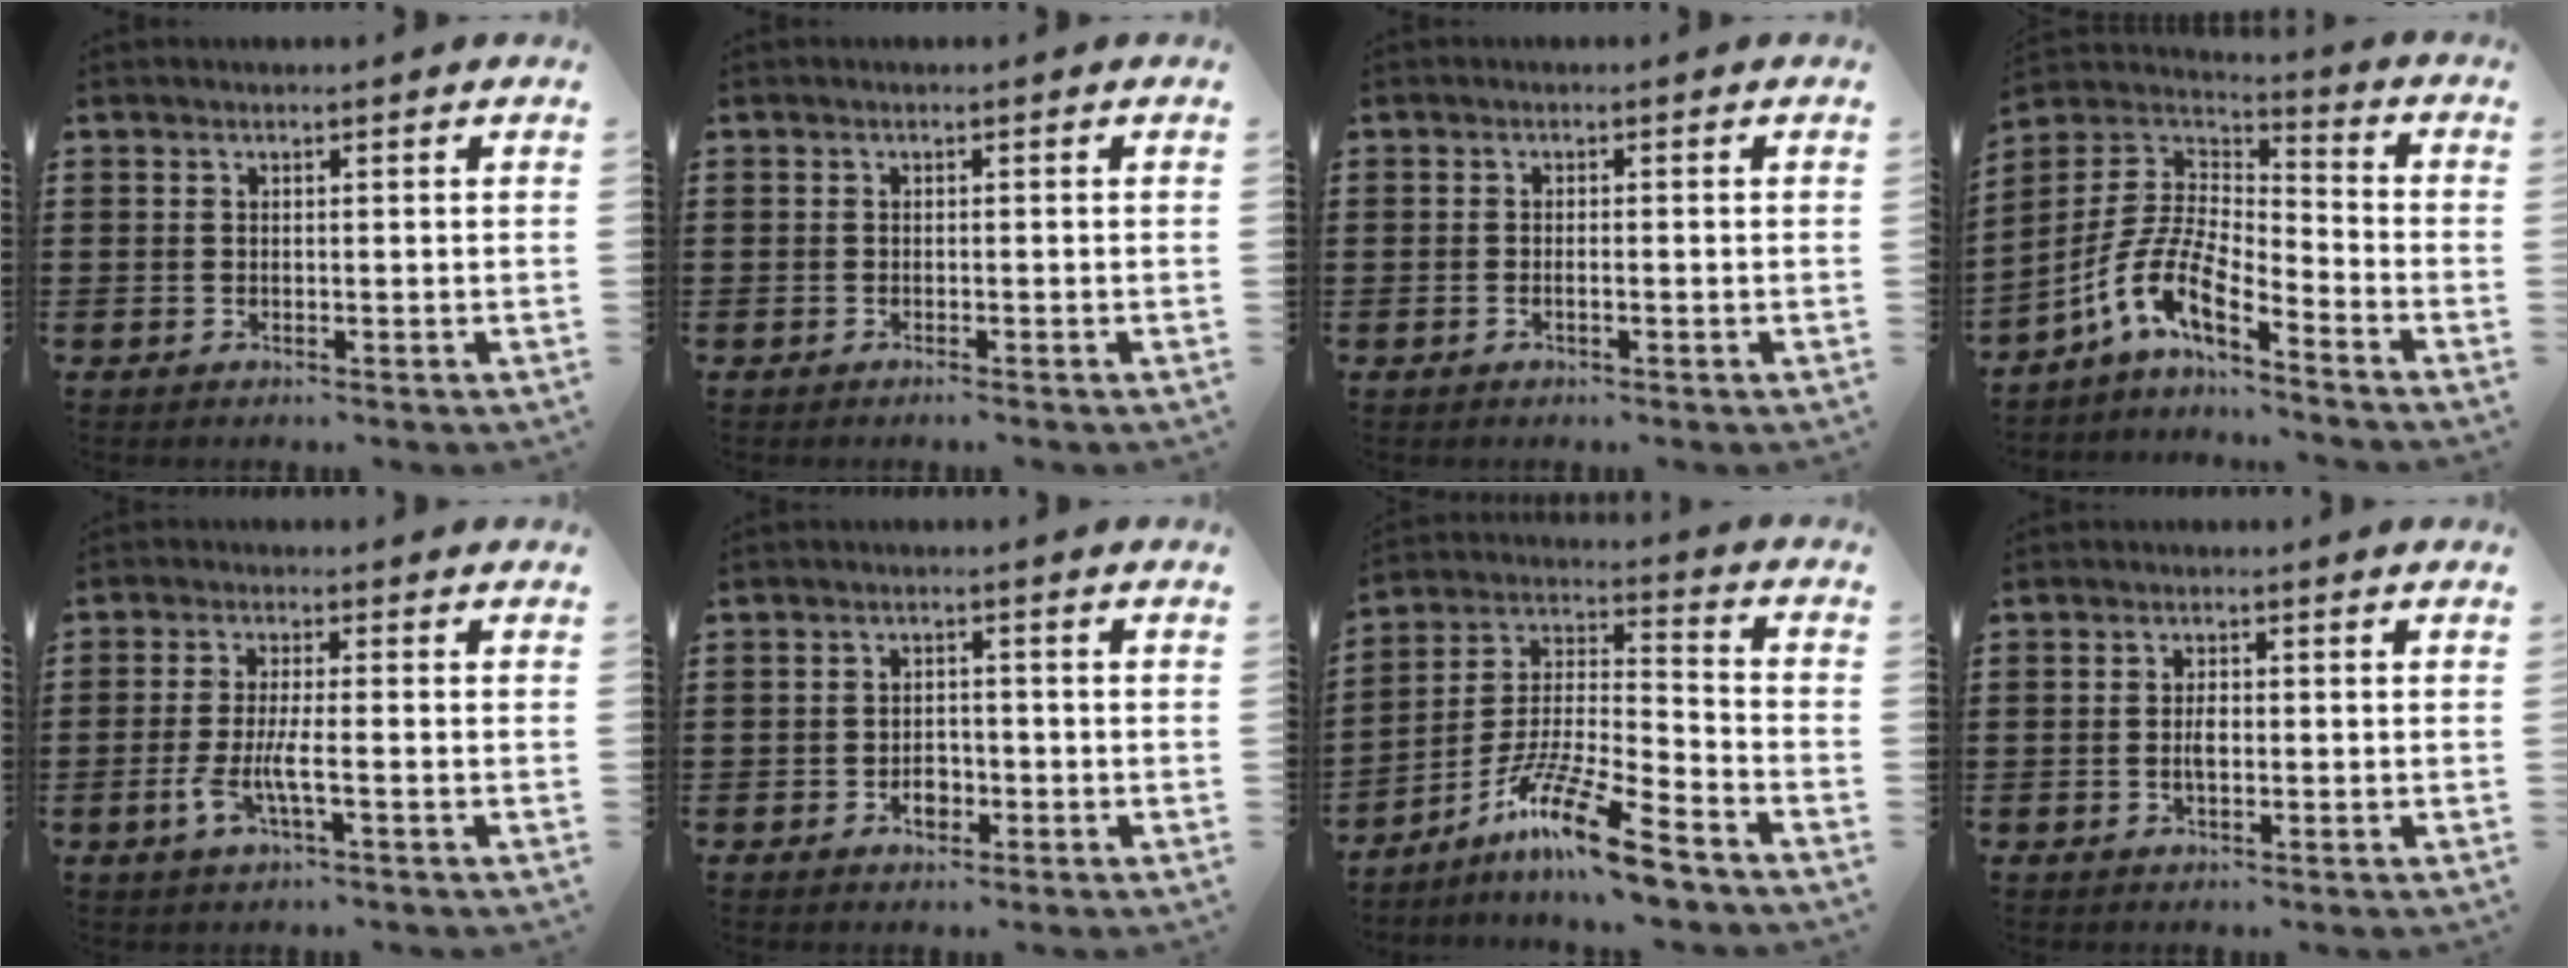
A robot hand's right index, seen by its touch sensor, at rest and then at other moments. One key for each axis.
{"total": 0.6, "fx": -0.5, "fy": 0.0, "fz": 0.2, "tx": -0.005, "ty": -0.002, "tz": -0.011}
{"total": 0.8, "fx": -0.4, "fy": 0.2, "fz": 0.6, "tx": -0.013, "ty": -0.005, "tz": -0.007}
{"total": 9.7, "fx": -6.1, "fy": 3.4, "fz": 6.8, "tx": -0.169, "ty": -0.014, "tz": -0.127}
{"total": 4.9, "fx": -1.8, "fy": 0.8, "fz": 4.5, "tx": -0.103, "ty": -0.012, "tz": -0.040}
{"total": 2.7, "fx": -1.1, "fy": 1.6, "fz": 1.8, "tx": -0.028, "ty": -0.006, "tz": -0.021}
{"total": 13.5, "fx": -10.3, "fy": 1.2, "fz": 8.6, "tx": -0.162, "ty": 0.021, "tz": -0.195}
{"total": 2.4, "fx": -0.2, "fy": 1.0, "fz": 2.2, "tx": -0.048, "ty": -0.003, "tz": -0.006}